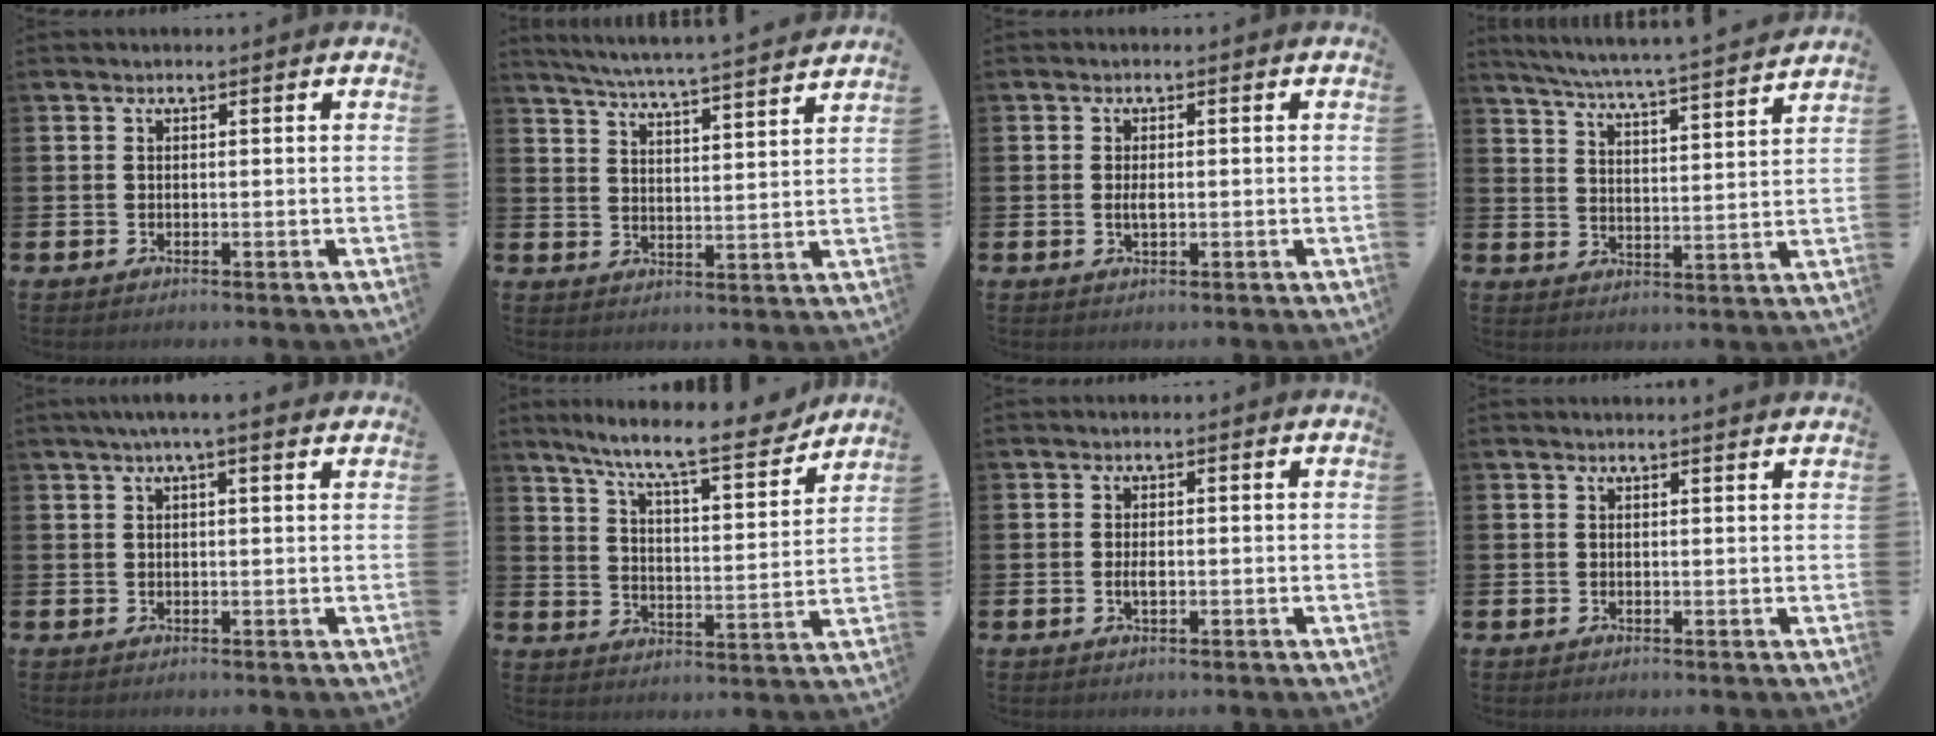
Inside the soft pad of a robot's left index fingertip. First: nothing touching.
{"total": 5.9, "force": [5.7, -0.6, 1.4], "torque": [-0.052, -0.044, 0.098]}
{"total": 1.4, "force": [0.0, 0.6, 1.3], "torque": [-0.022, 0.001, -0.003]}
{"total": 6.0, "force": [5.8, -0.5, 1.8], "torque": [-0.059, -0.046, 0.098]}
{"total": 3.0, "force": [2.4, 0.1, 1.8], "torque": [-0.029, -0.004, 0.039]}
{"total": 10.4, "force": [9.2, 0.9, 4.9], "torque": [-0.115, -0.058, 0.152]}
{"total": 1.4, "force": [-0.1, 0.6, 1.3], "torque": [-0.021, 0.000, -0.004]}
{"total": 1.0, "force": [1.0, -0.1, 0.0], "torque": [0.009, -0.007, 0.016]}